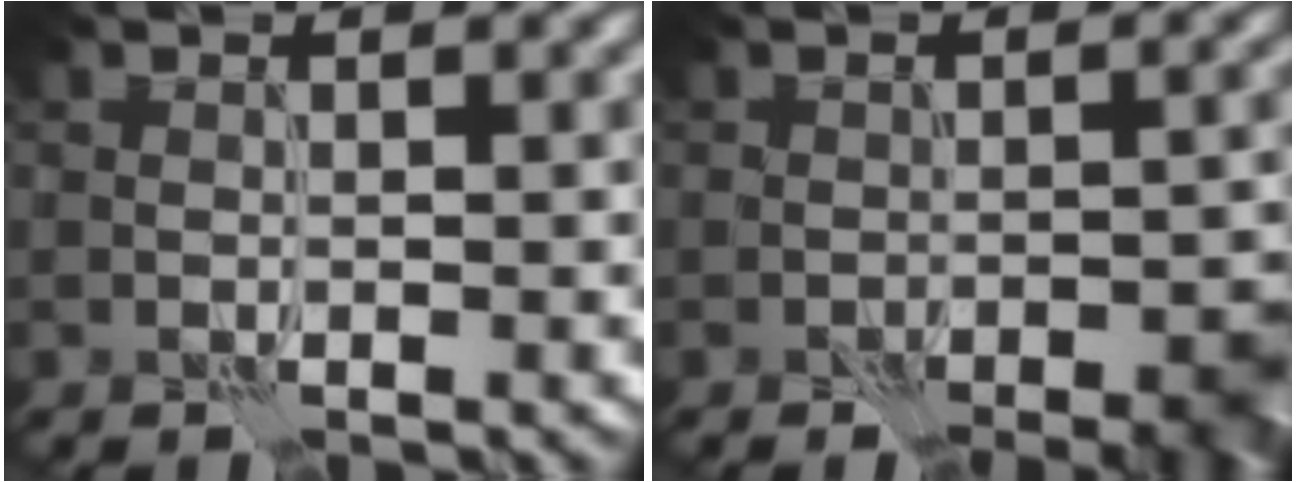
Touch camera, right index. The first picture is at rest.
{"total": 3.8, "force": [-2.2, 2.0, 2.4], "torque": [-0.019, -0.008, -0.024]}